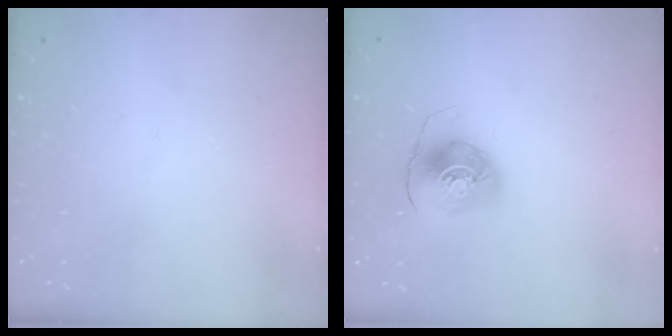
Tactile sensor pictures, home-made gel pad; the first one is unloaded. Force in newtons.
{"total": 7.7, "press": 7.7, "slide": 0.7}